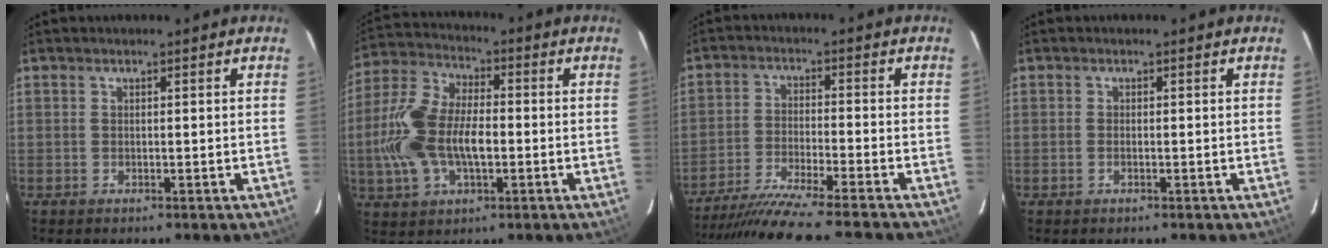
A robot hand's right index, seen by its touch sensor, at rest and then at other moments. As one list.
[{"total": 15.6, "force": [-2.4, 8.4, 12.9], "torque": [-0.282, 0.009, -0.044]}, {"total": 13.9, "force": [-12.6, -1.9, 5.6], "torque": [-0.126, -0.028, -0.217]}, {"total": 0.7, "force": [-0.3, 0.3, 0.6], "torque": [-0.015, 0.000, -0.006]}]